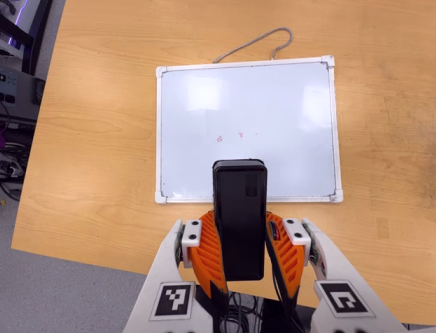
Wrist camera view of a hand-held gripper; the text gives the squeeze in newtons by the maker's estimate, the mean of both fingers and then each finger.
{"total": 9.2, "left": 8.0, "right": 10.4}